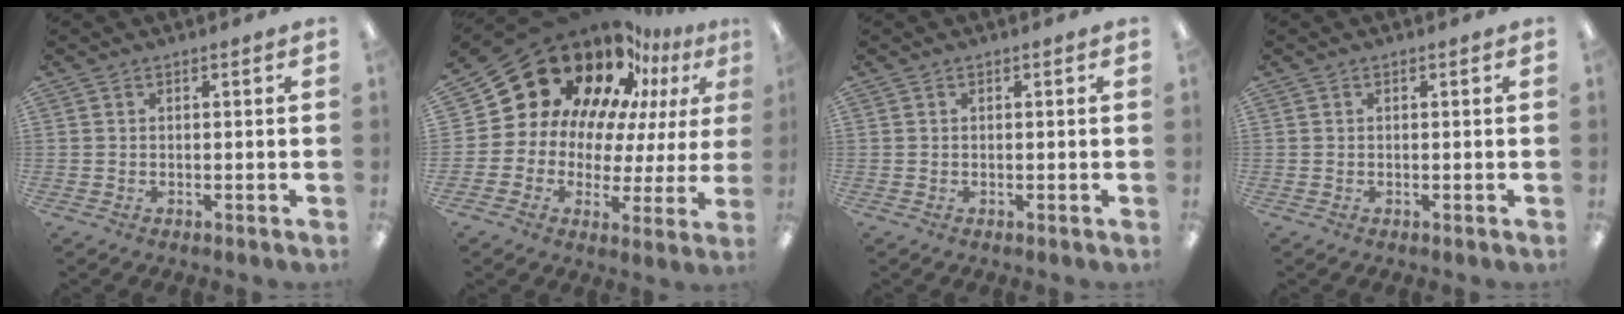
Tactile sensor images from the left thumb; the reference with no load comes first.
{"total": 21.6, "force": [13.7, 13.7, 9.5], "torque": [-0.156, -0.097, 0.261]}
{"total": 0.0}
{"total": 0.0}